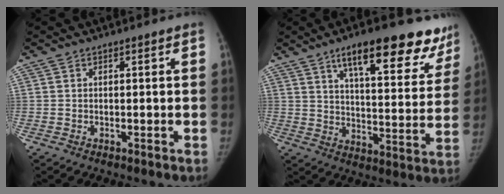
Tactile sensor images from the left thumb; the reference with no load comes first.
{"total": 21.4, "force": [14.1, 7.3, 14.3], "torque": [-0.139, -0.049, 0.195]}